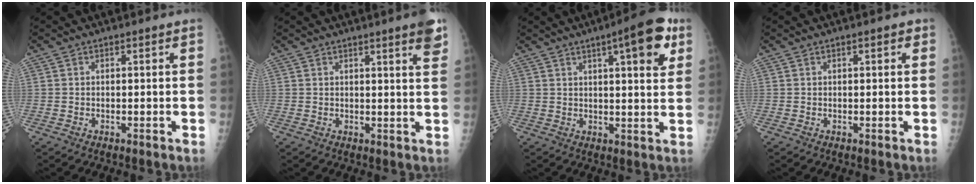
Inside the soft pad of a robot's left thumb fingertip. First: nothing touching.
{"total": 5.1, "force": [3.2, 0.3, 3.9], "torque": [-0.041, -0.014, 0.036]}
{"total": 11.3, "force": [5.4, 2.9, 9.6], "torque": [-0.109, -0.013, 0.065]}
{"total": 1.4, "force": [0.6, 0.5, 1.1], "torque": [-0.012, 0.001, 0.007]}